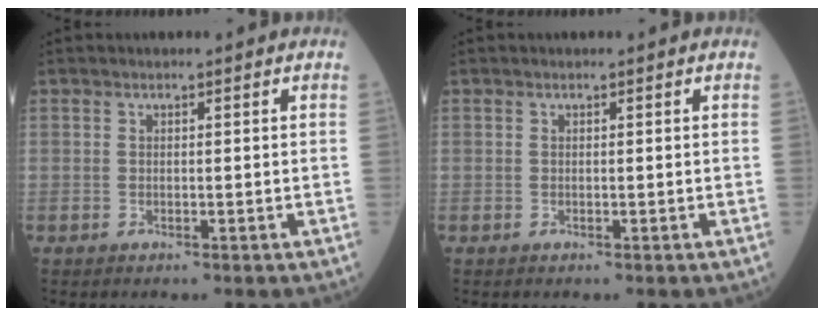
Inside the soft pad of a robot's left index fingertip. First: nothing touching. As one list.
[{"total": 0.0}]